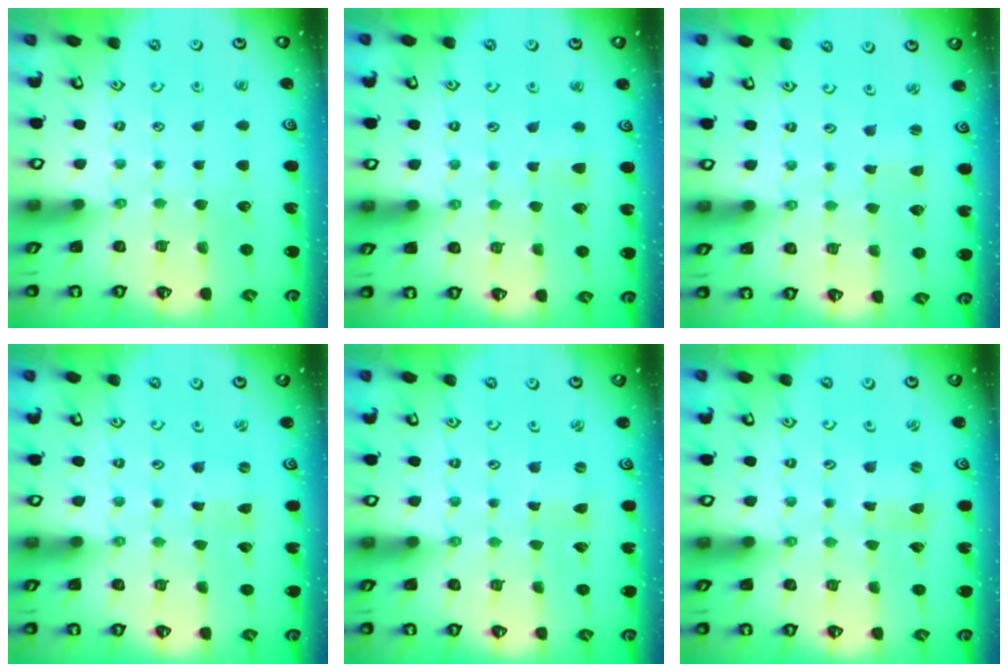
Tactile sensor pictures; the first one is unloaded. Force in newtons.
{"total": 2.7, "press": 2.7, "slide": 0.4}
{"total": 0.9, "press": 0.9, "slide": 0.2}
{"total": 0.0}
{"total": 0.0}
{"total": 0.0}